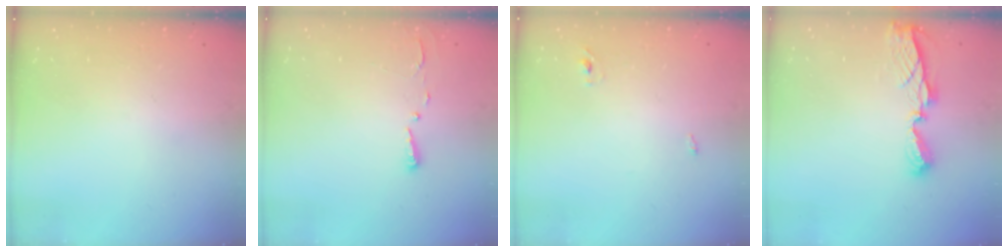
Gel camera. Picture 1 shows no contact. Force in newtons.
{"total": 2.7, "press": 2.7, "slide": 0.4}
{"total": 2.3, "press": 2.1, "slide": 1.0}
{"total": 6.9, "press": 6.9, "slide": 0.6}